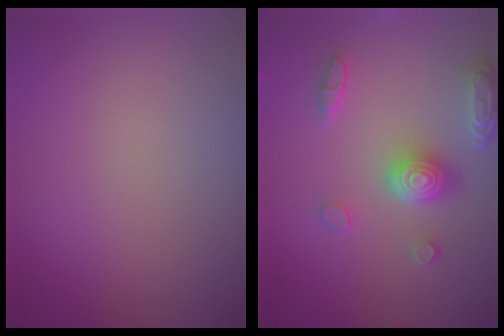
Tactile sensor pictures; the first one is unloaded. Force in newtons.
{"total": 4.8, "press": 4.0, "slide": 2.7}